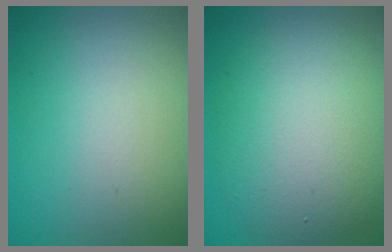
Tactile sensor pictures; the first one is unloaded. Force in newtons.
{"total": 7.5, "press": 7.5, "slide": 0.6}